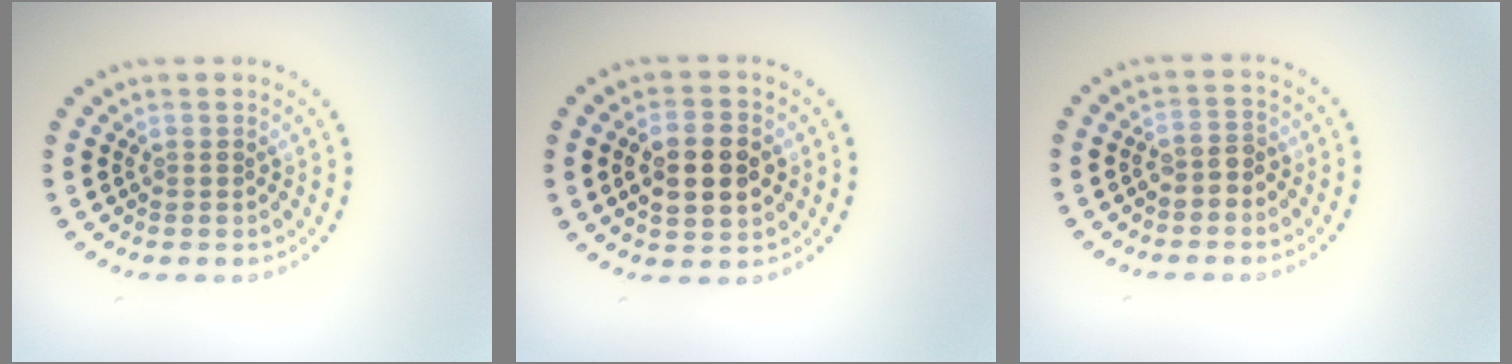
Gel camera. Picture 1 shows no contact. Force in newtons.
{"total": 5.3, "press": 5.3, "slide": 0.2}
{"total": 1.8, "press": 1.6, "slide": 0.9}